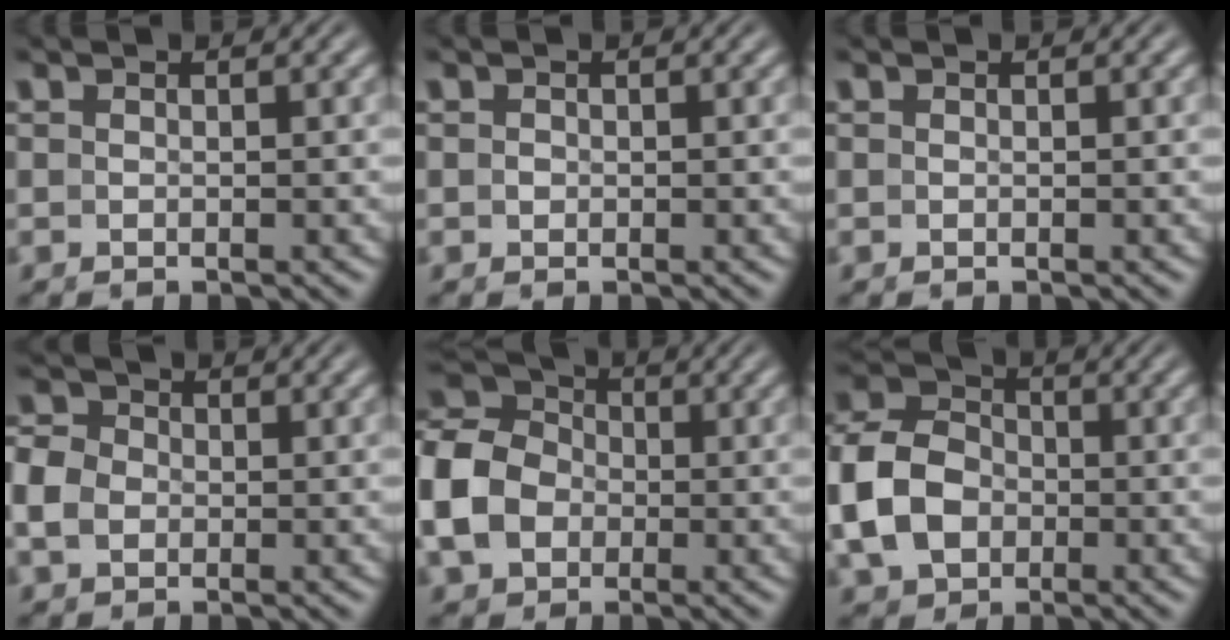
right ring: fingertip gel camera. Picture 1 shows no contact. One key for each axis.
{"total": 0.0}
{"total": 0.0}
{"total": 3.9, "fx": 0.0, "fy": 3.4, "fz": 2.0, "tx": -0.045, "ty": 0.000, "tz": -0.004}
{"total": 9.3, "fx": 0.7, "fy": 7.8, "fz": 5.0, "tx": -0.111, "ty": 0.002, "tz": 0.005}
{"total": 8.0, "fx": -0.7, "fy": 6.8, "fz": 4.1, "tx": -0.093, "ty": -0.014, "tz": -0.009}